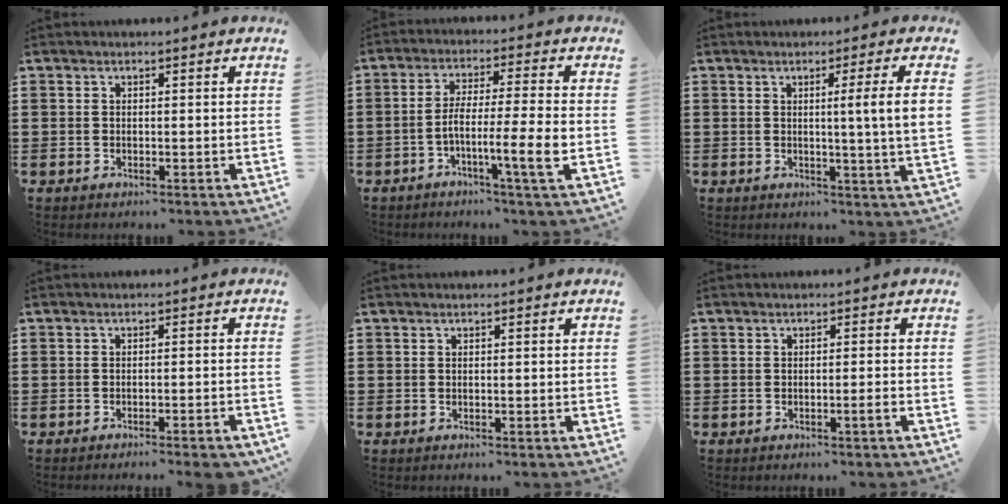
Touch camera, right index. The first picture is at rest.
{"total": 8.2, "force": [-3.0, 0.0, 7.6], "torque": [-0.136, -0.007, -0.059]}
{"total": 6.1, "force": [1.2, -1.1, 5.9], "torque": [-0.104, -0.011, 0.012]}
{"total": 1.7, "force": [-1.5, -0.2, 0.7], "torque": [-0.012, 0.000, -0.029]}
{"total": 0.0}
{"total": 1.4, "force": [-0.7, -0.3, 1.2], "torque": [-0.018, -0.006, -0.014]}